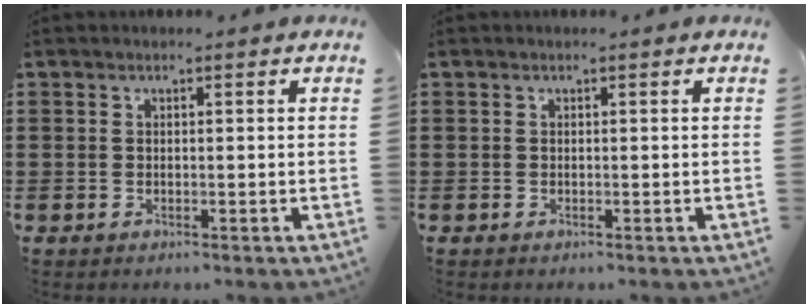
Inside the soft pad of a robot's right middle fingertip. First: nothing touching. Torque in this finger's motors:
{"motor_torque": [0.05, -0.05, 0.00, -0.01]}